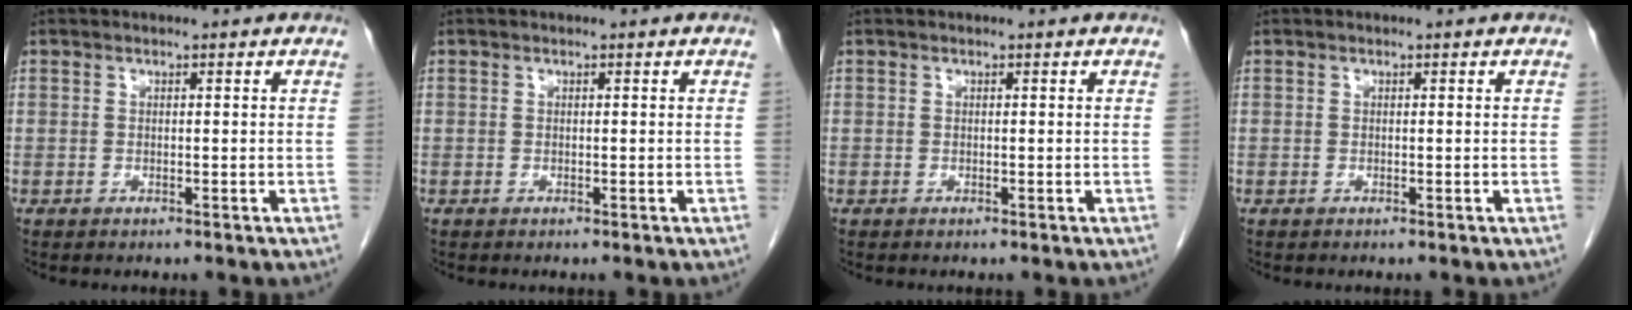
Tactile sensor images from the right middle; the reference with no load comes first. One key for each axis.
{"total": 0.0}
{"total": 0.0}
{"total": 0.0}